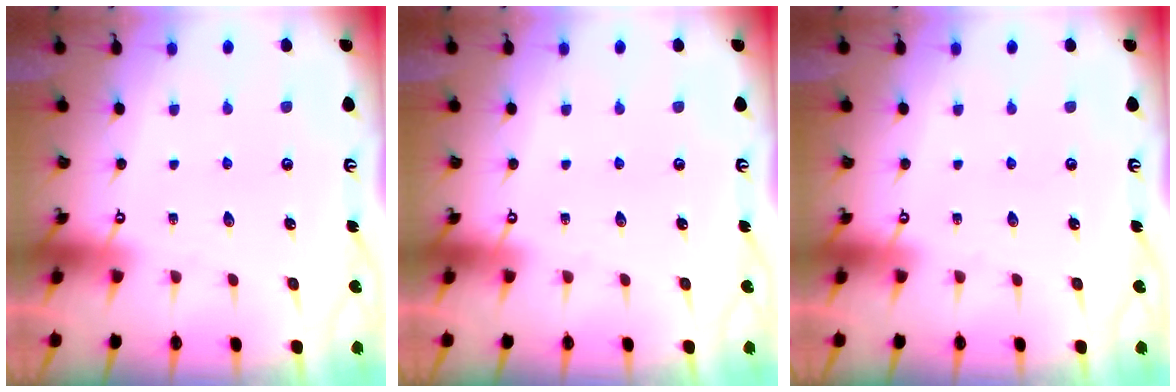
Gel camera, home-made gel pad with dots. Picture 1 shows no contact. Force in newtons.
{"total": 0.0}
{"total": 0.0}